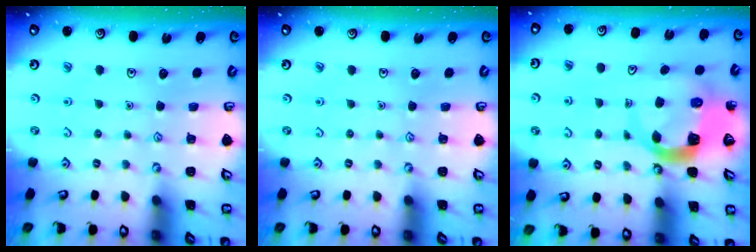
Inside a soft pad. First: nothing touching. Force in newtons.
{"total": 0.0}
{"total": 6.2, "press": 6.1, "slide": 0.9}